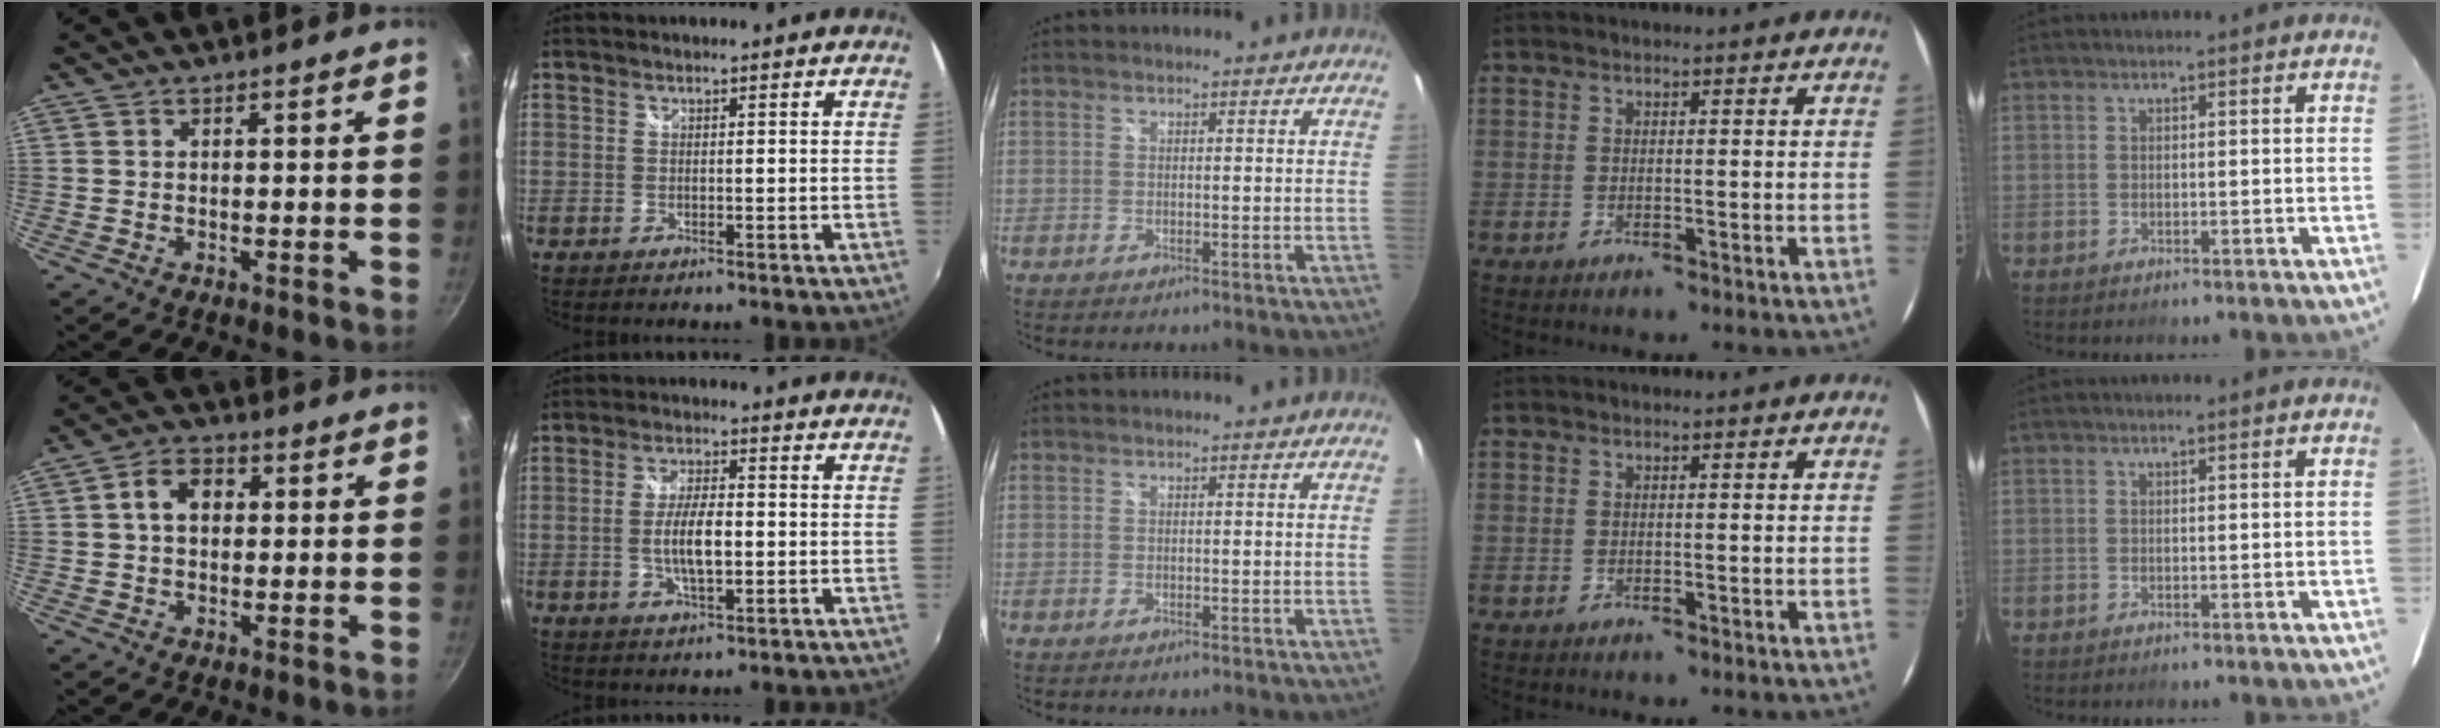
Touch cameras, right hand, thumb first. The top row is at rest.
{"thumb": {"total": 5.9, "force": [0.9, 4.3, 3.9], "torque": [-0.046, 0.013, 0.008]}, "index": {"total": 6.6, "force": [-1.0, 2.2, 6.2], "torque": [-0.119, -0.003, -0.016]}}